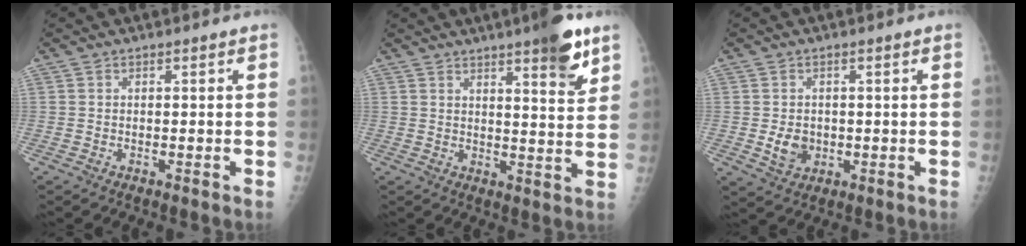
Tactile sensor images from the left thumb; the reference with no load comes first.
{"total": 9.3, "force": [5.9, 1.7, 7.0], "torque": [-0.082, -0.034, 0.077]}
{"total": 4.3, "force": [-0.3, 3.5, 2.5], "torque": [-0.027, -0.002, 0.003]}